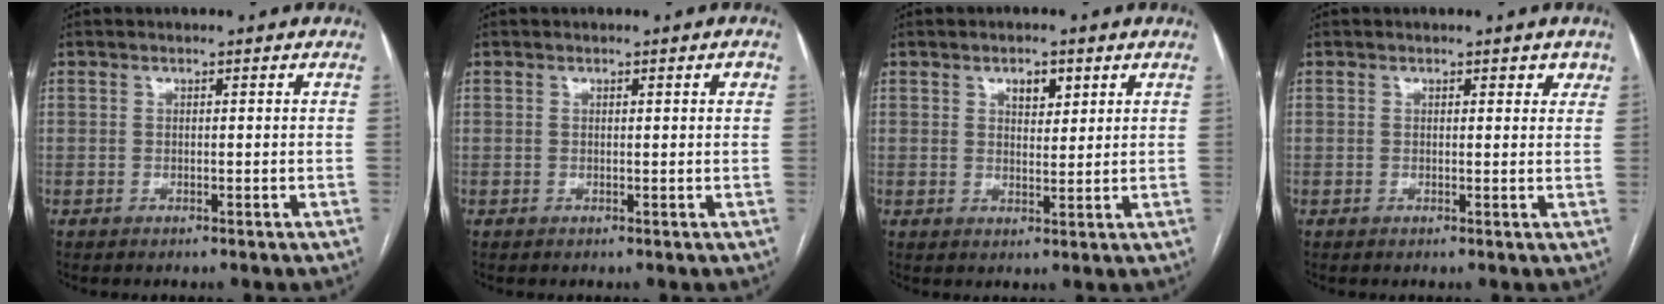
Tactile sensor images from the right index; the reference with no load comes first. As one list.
[{"total": 1.1, "force": [0.5, 0.1, 1.0], "torque": [-0.014, 0.003, 0.004]}, {"total": 3.4, "force": [1.8, 1.6, 2.3], "torque": [-0.035, 0.000, 0.030]}, {"total": 2.0, "force": [1.4, 1.0, 1.1], "torque": [-0.001, 0.002, 0.012]}]